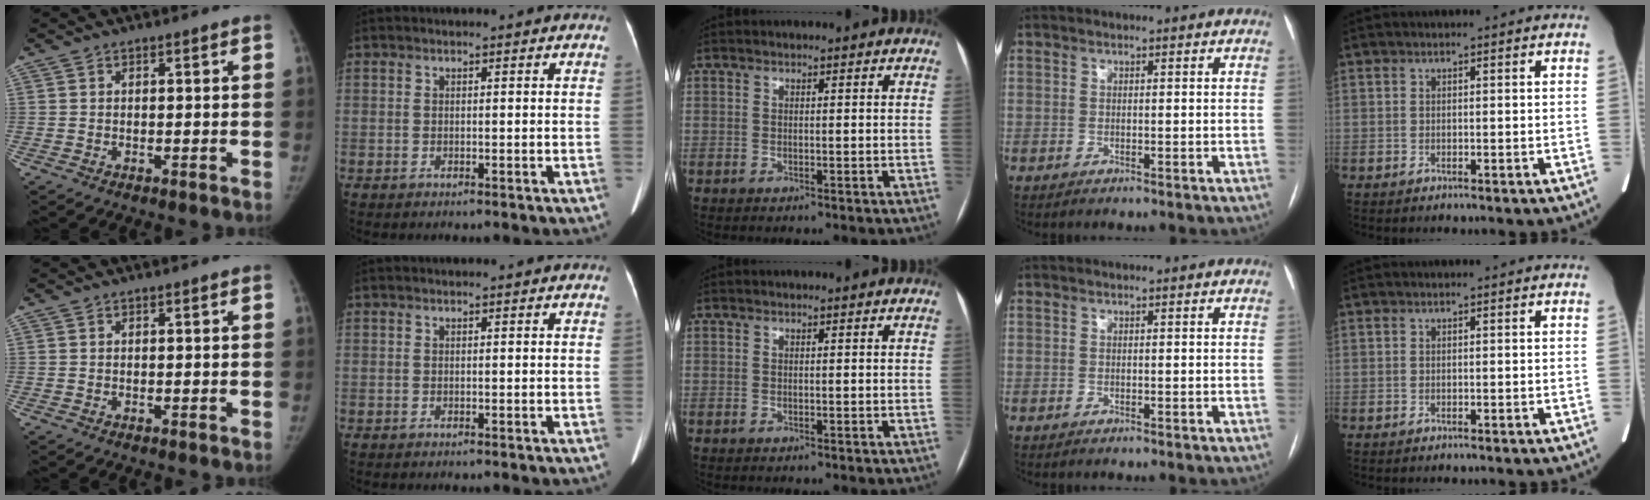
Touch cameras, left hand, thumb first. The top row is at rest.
{}